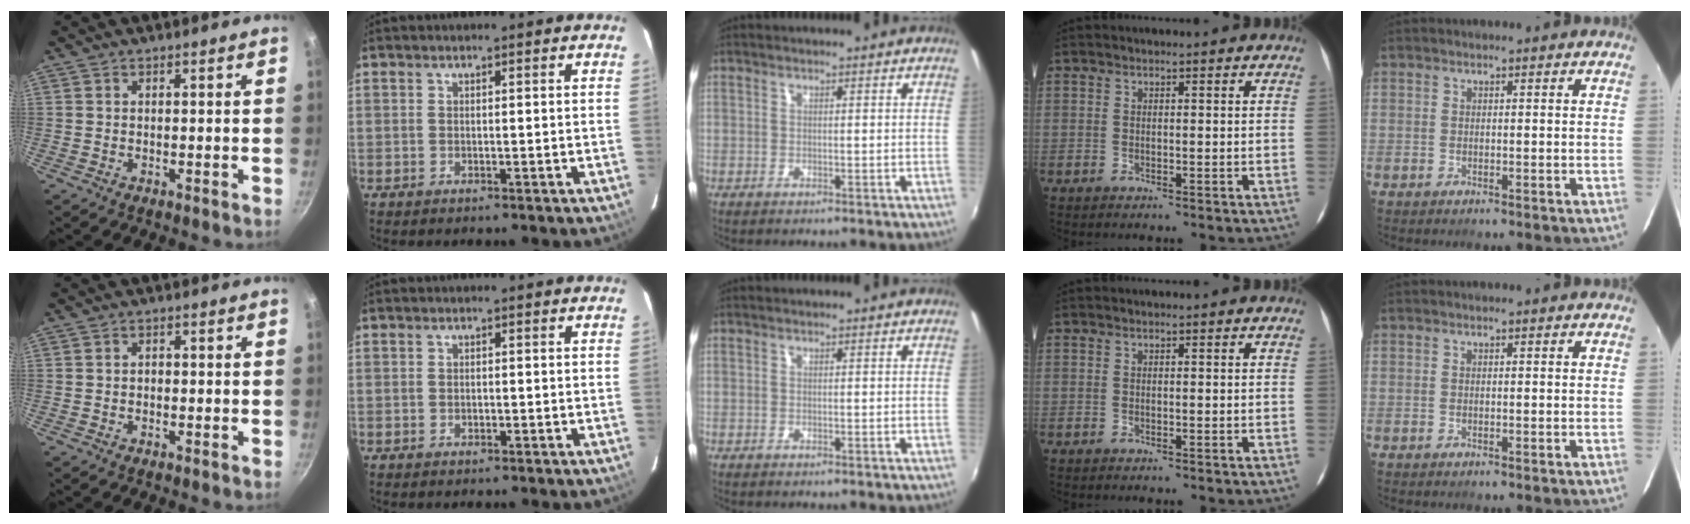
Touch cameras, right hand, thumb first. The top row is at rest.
{"thumb": {"total": 0.9, "force": [-0.3, 0.7, 0.5], "torque": [-0.009, 0.004, -0.006]}, "index": {"total": 0.7, "force": [-0.2, 0.6, 0.2], "torque": [-0.002, 0.000, -0.002]}}